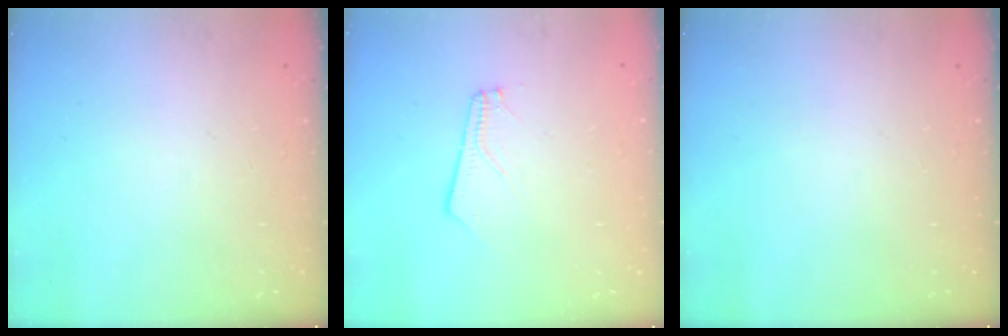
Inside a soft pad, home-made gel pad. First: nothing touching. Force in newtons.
{"total": 2.4, "press": 2.4, "slide": 0.4}
{"total": 0.0}